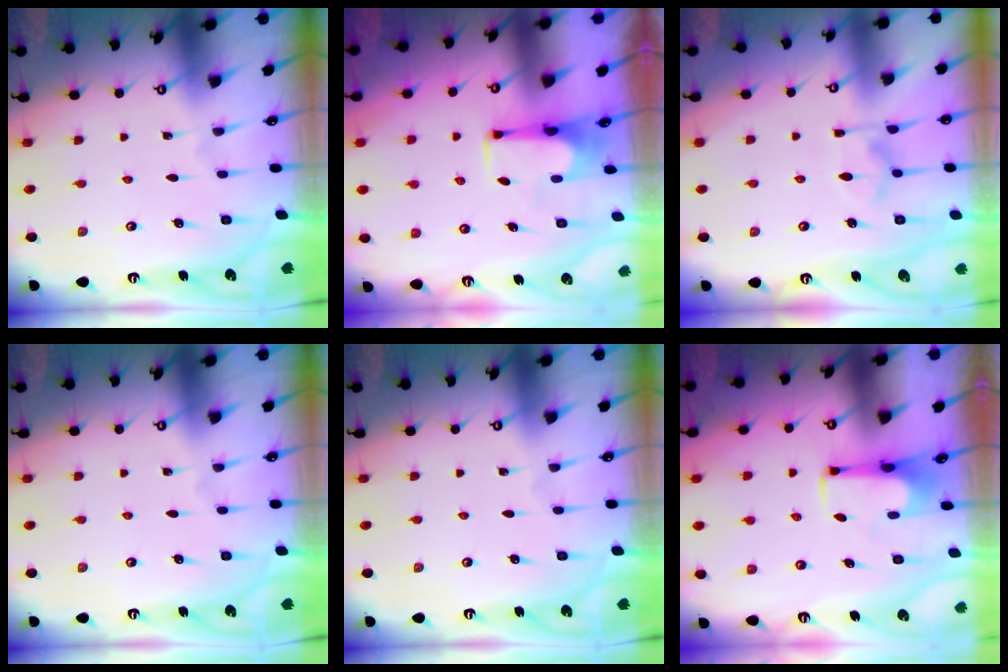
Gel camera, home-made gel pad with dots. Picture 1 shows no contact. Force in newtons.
{"total": 0.0}
{"total": 7.6, "press": 7.6, "slide": 1.0}
{"total": 0.0}
{"total": 0.0}
{"total": 2.0, "press": 2.0, "slide": 0.2}